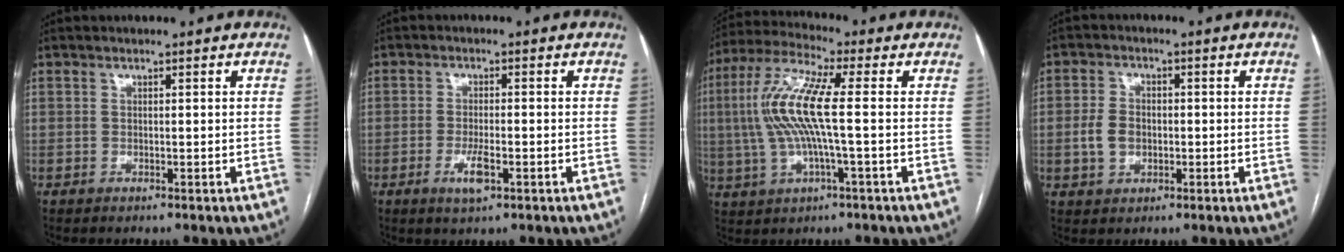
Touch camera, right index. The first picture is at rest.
{"total": 4.2, "force": [-1.7, 1.0, 3.7], "torque": [-0.074, -0.004, -0.027]}
{"total": 11.7, "force": [0.2, 1.2, 11.7], "torque": [-0.255, 0.016, -0.002]}
{"total": 4.7, "force": [-0.5, 3.5, 3.1], "torque": [-0.067, 0.012, -0.006]}